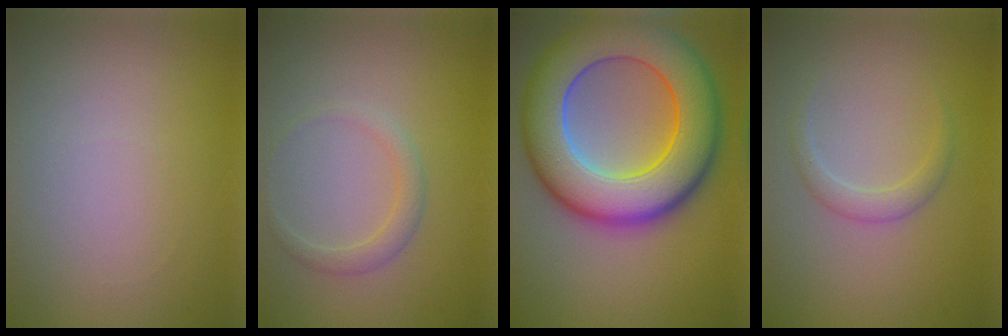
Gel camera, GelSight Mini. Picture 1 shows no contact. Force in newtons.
{"total": 1.6, "press": 1.6, "slide": 0.1}
{"total": 12.5, "press": 12.5, "slide": 0.3}
{"total": 1.5, "press": 1.5, "slide": 0.1}